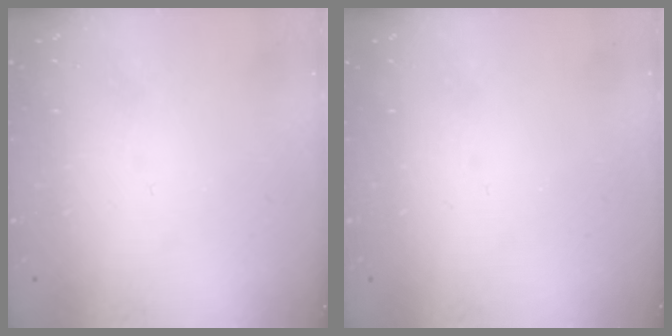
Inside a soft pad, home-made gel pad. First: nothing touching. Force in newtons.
{"total": 0.0}